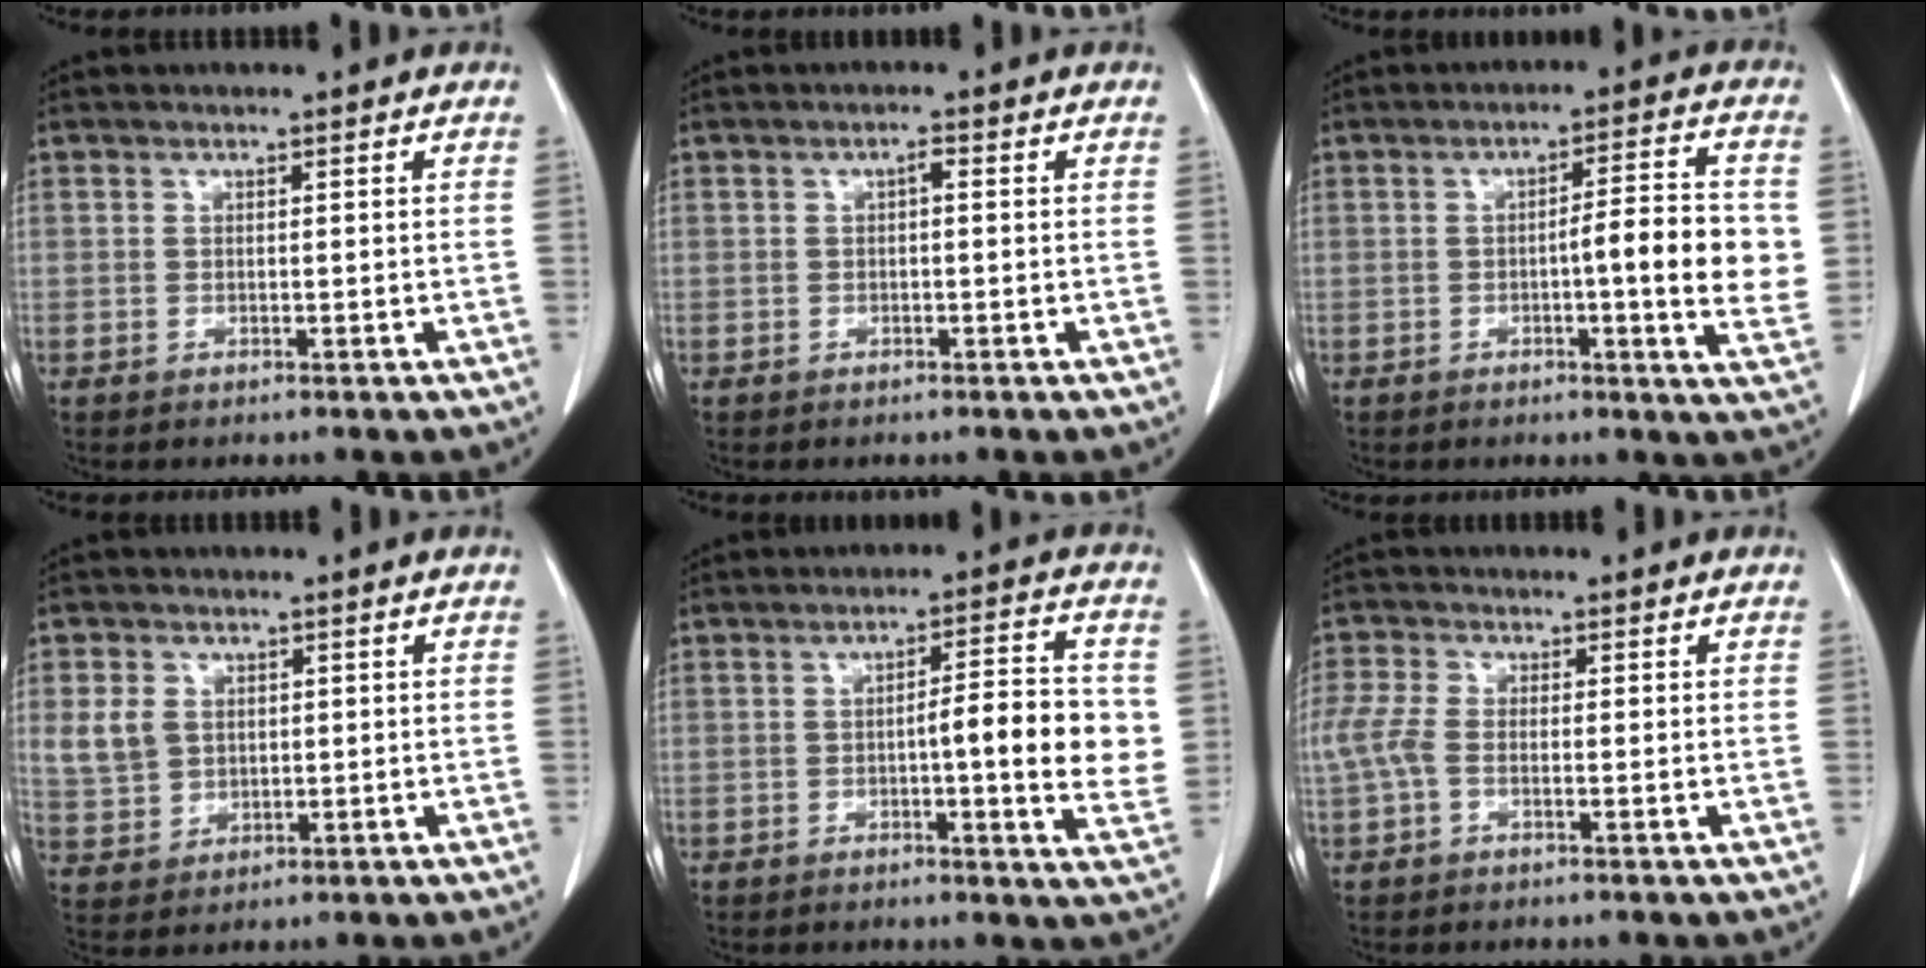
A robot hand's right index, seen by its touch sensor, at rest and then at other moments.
{"total": 1.1, "force": [0.1, 0.3, 1.0], "torque": [-0.017, 0.004, 0.001]}
{"total": 10.1, "force": [-0.6, 1.0, 10.0], "torque": [-0.127, 0.007, -0.011]}
{"total": 5.3, "force": [1.3, 4.4, 2.7], "torque": [-0.060, 0.011, 0.035]}
{"total": 10.1, "force": [-0.4, 1.5, 10.0], "torque": [-0.125, 0.010, -0.007]}
{"total": 3.8, "force": [-0.9, 1.9, 3.2], "torque": [-0.093, 0.012, -0.022]}